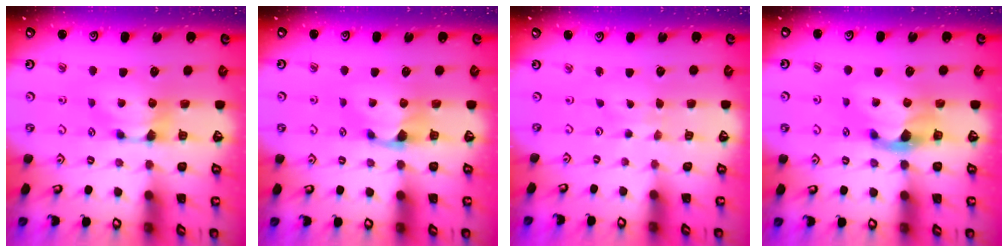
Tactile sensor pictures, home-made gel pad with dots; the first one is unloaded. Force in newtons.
{"total": 0.8, "press": 0.1, "slide": 0.8}
{"total": 2.7, "press": 2.6, "slide": 0.4}
{"total": 2.2, "press": 1.9, "slide": 1.2}